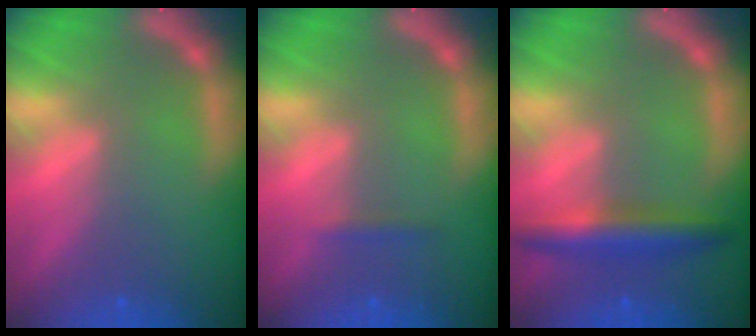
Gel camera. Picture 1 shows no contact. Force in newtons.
{"total": 0.9}
{"total": 4.5}